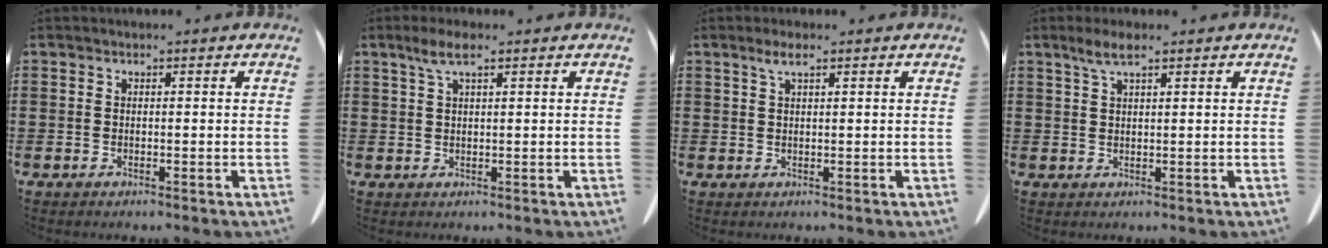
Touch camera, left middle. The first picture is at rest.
{"total": 3.5, "force": [1.9, 0.7, 2.9], "torque": [-0.061, 0.003, 0.033]}
{"total": 2.4, "force": [1.3, 0.4, 1.9], "torque": [-0.041, 0.001, 0.023]}
{"total": 3.3, "force": [2.0, 0.6, 2.6], "torque": [-0.055, 0.003, 0.036]}